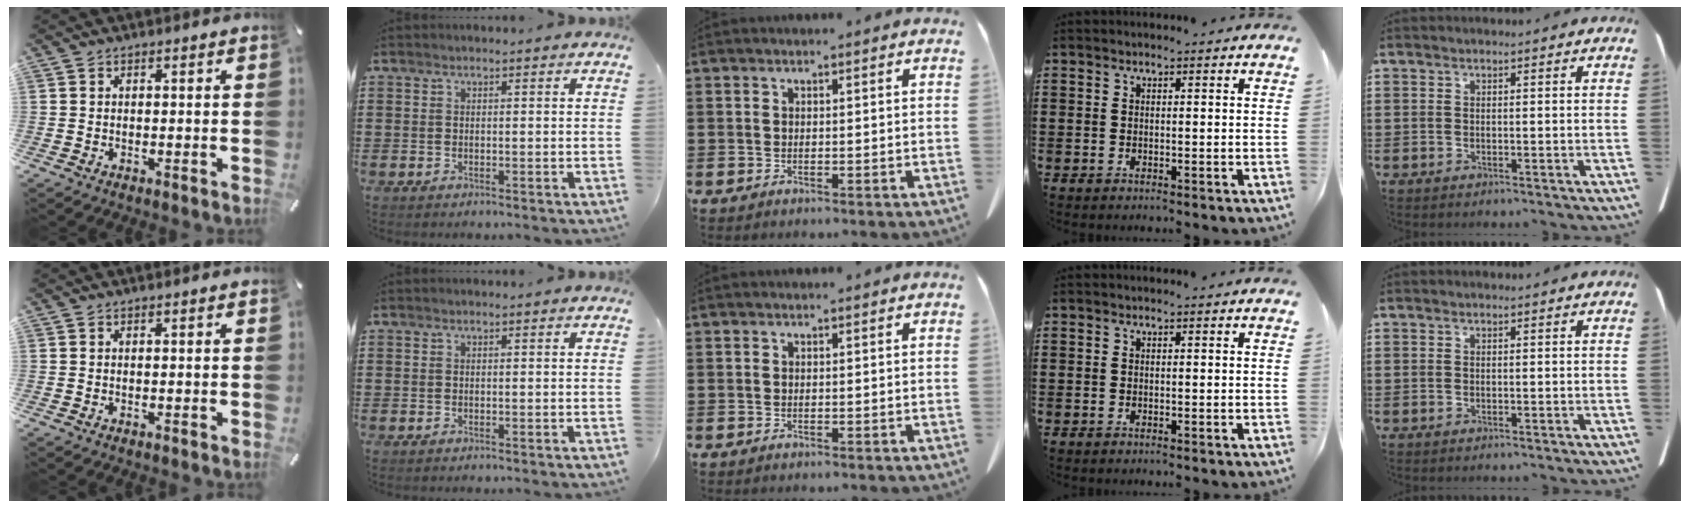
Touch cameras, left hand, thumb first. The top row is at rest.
{}